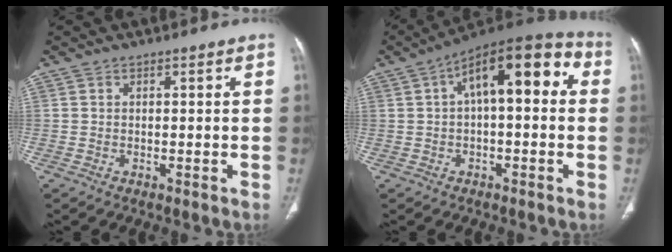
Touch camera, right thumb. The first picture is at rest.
{"total": 16.1, "force": [3.2, 6.9, 14.2], "torque": [-0.183, 0.045, 0.039]}